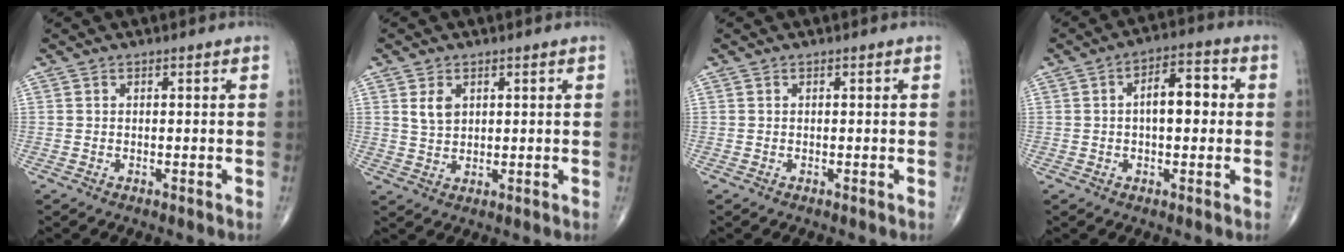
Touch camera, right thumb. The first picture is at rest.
{"total": 3.6, "force": [1.4, 2.4, 2.3], "torque": [-0.034, -0.008, 0.032]}
{"total": 0.0}
{"total": 8.1, "force": [0.6, 4.0, 7.0], "torque": [-0.092, 0.022, 0.000]}